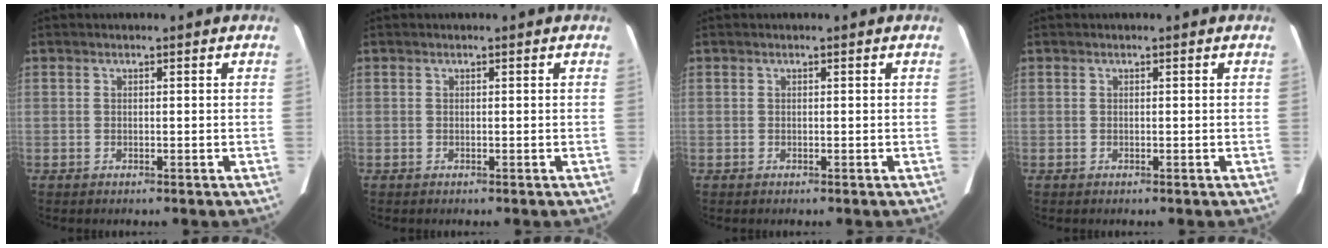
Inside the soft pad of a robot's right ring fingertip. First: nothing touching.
{"total": 0.0}
{"total": 0.0}
{"total": 0.0}